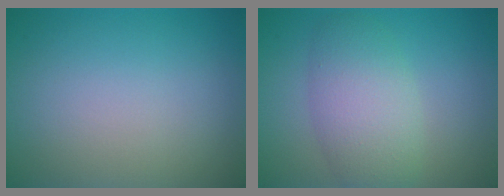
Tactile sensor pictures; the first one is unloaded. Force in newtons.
{"total": 4.9, "press": 4.9, "slide": 0.2}